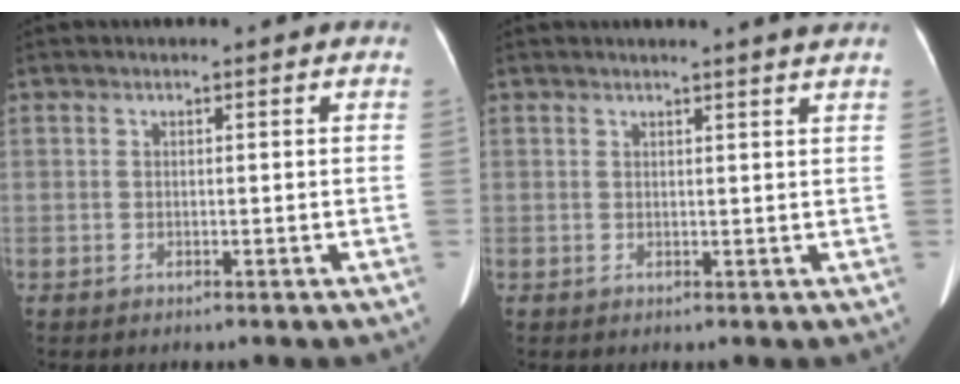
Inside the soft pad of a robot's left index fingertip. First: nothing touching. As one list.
[{"total": 3.5, "force": [3.0, -0.8, 1.4], "torque": [-0.022, 0.000, 0.028]}]